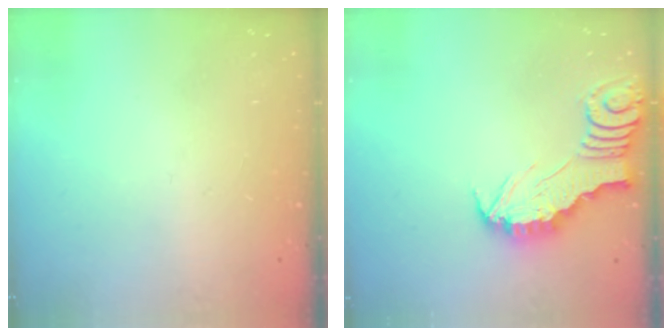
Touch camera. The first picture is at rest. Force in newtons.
{"total": 2.9, "press": 2.9, "slide": 0.3}